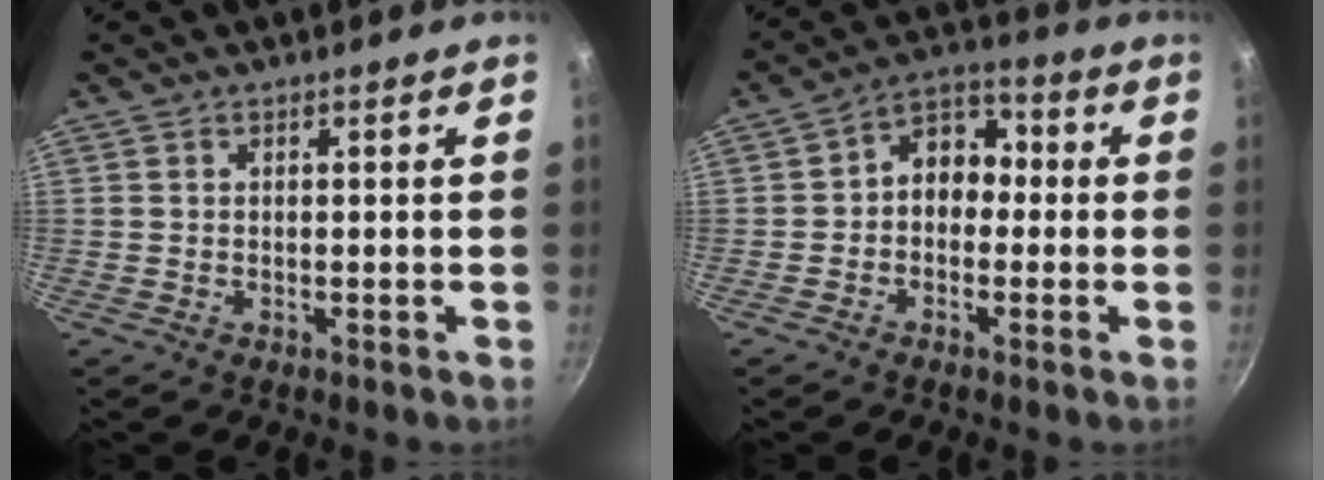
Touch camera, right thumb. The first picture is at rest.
{"total": 8.0, "force": [-0.5, 6.3, 4.9], "torque": [-0.030, 0.032, -0.030]}